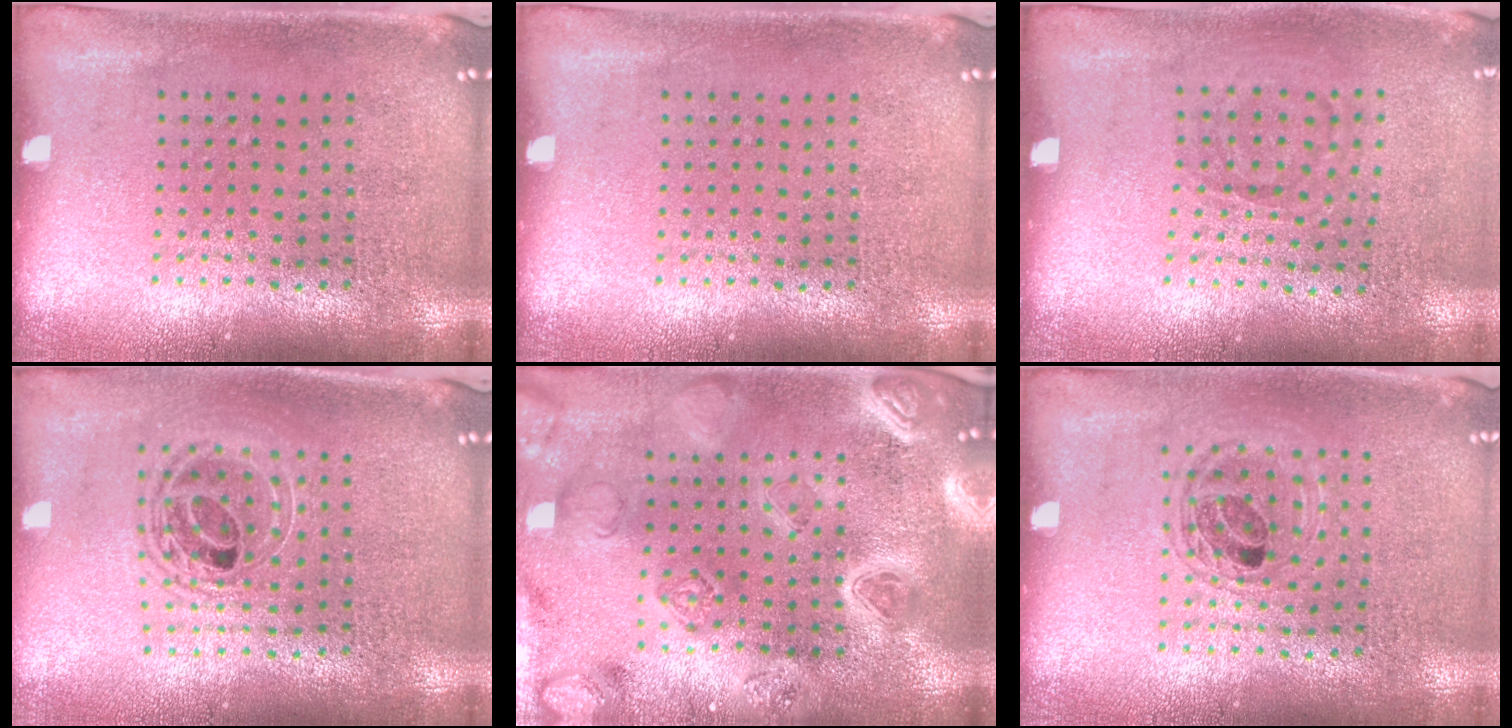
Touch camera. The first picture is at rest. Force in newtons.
{"total": 0.0}
{"total": 1.0, "press": 0.7, "slide": 0.7}
{"total": 1.6, "press": 1.4, "slide": 0.9}
{"total": 4.4, "press": 3.9, "slide": 2.1}
{"total": 1.3, "press": 1.2, "slide": 0.4}